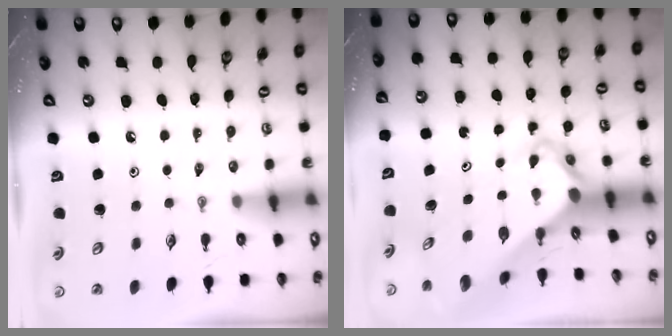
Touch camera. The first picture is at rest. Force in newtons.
{"total": 5.1, "press": 5.1, "slide": 0.3}